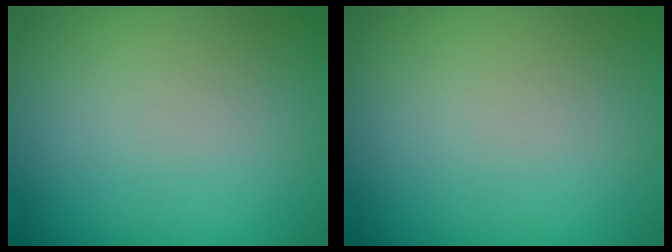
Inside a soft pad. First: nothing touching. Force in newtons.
{"total": 0.0}